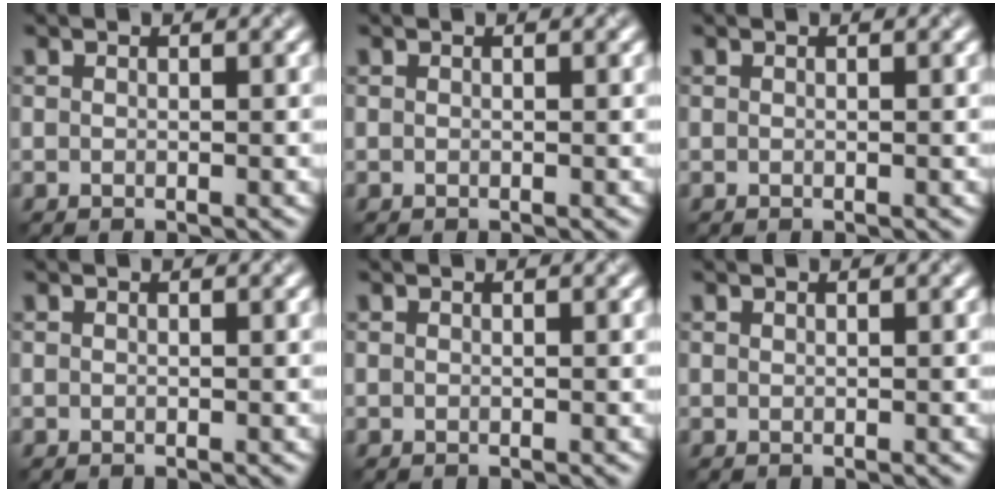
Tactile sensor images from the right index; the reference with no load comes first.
{"total": 0.0}
{"total": 0.0}
{"total": 0.0}
{"total": 0.0}
{"total": 0.0}